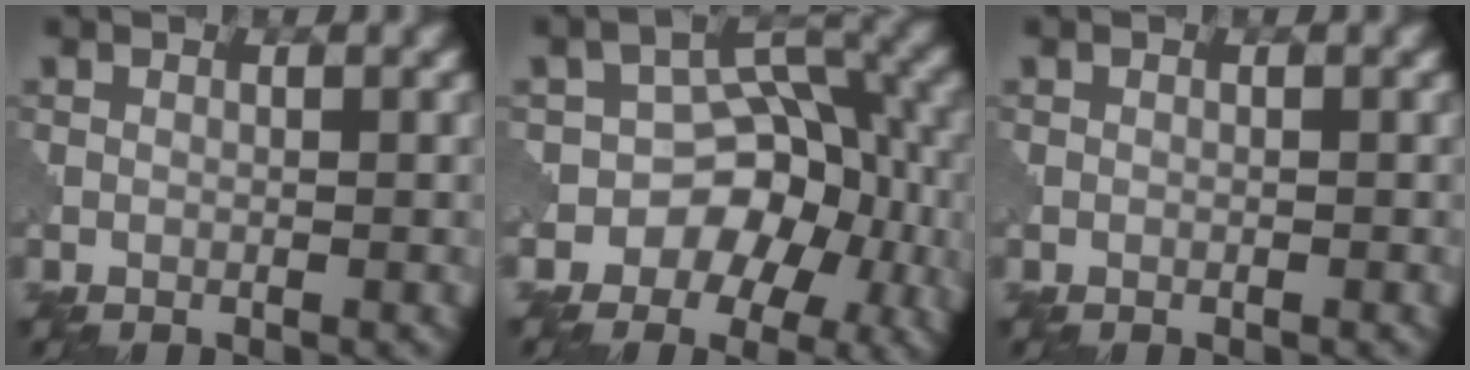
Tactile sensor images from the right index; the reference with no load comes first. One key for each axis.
{"total": 7.5, "fx": -2.8, "fy": 5.7, "fz": 3.9, "tx": -0.025, "ty": 0.019, "tz": -0.056}
{"total": 0.0}